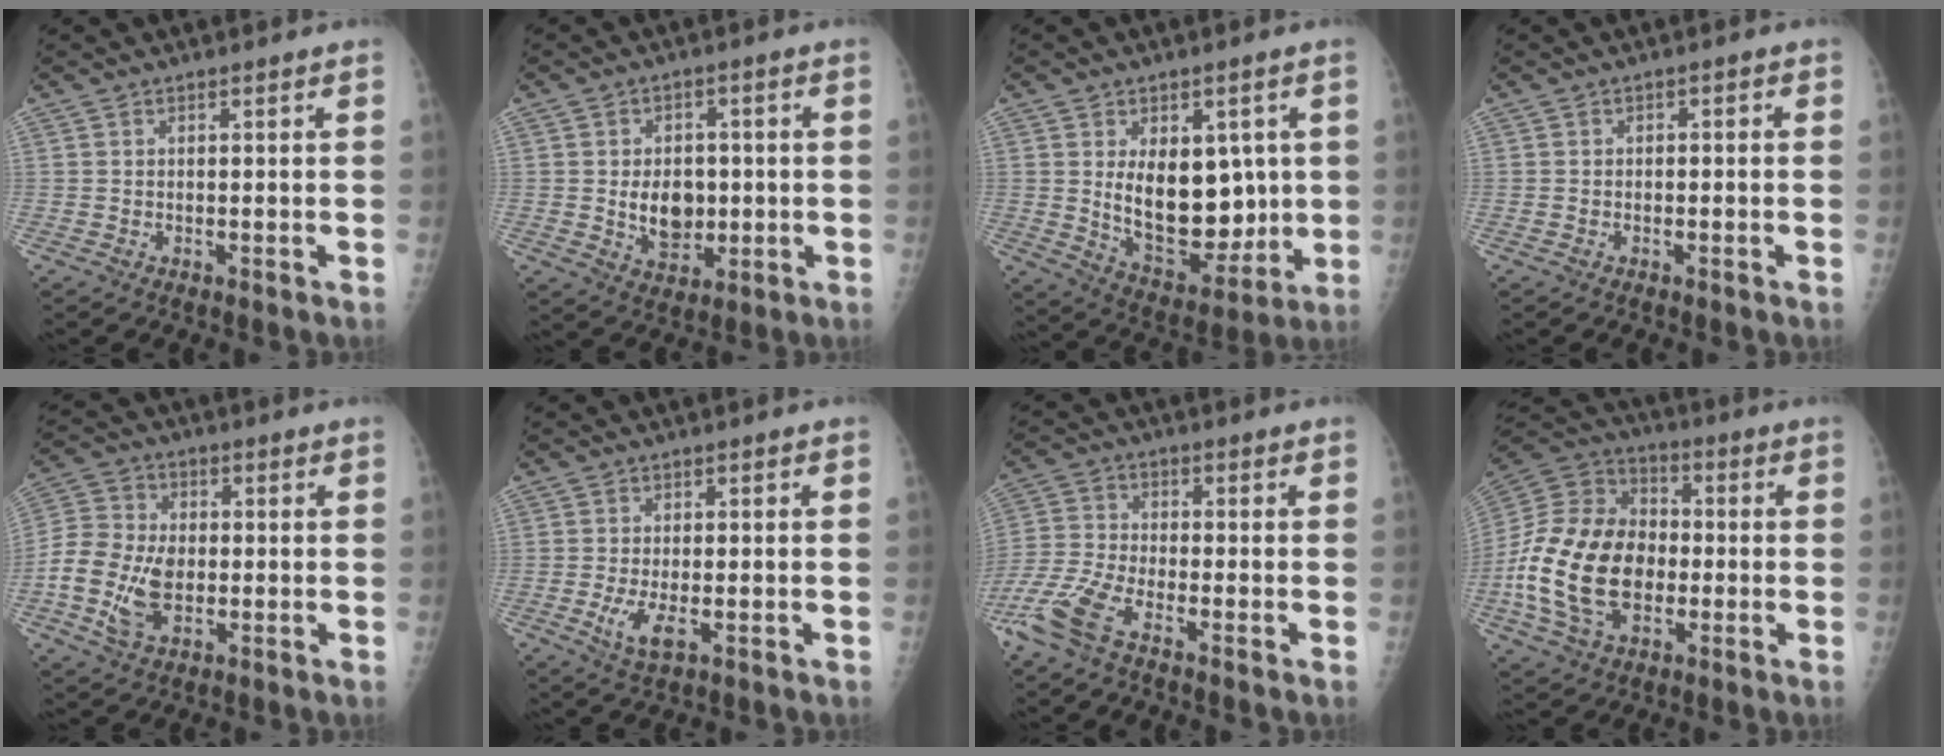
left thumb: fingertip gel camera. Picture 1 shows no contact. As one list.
[{"total": 8.3, "force": [-0.4, 6.1, 5.5], "torque": [-0.055, -0.003, 0.003]}, {"total": 15.1, "force": [1.7, 9.4, 11.7], "torque": [-0.127, -0.029, 0.050]}, {"total": 0.7, "force": [-0.3, 0.5, 0.3], "torque": [-0.001, 0.008, -0.009]}, {"total": 12.2, "force": [-2.2, 8.2, 8.7], "torque": [-0.173, 0.014, -0.044]}, {"total": 4.9, "force": [-1.4, 2.0, 4.2], "torque": [-0.091, -0.005, -0.022]}, {"total": 9.8, "force": [-6.3, 3.1, 6.8], "torque": [-0.172, 0.004, -0.134]}, {"total": 22.1, "force": [-4.1, 15.1, 15.7], "torque": [-0.300, 0.021, -0.072]}]